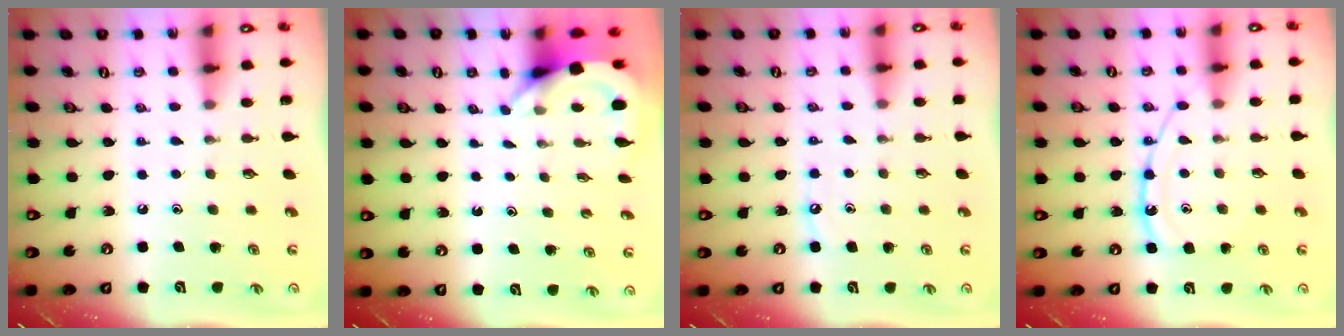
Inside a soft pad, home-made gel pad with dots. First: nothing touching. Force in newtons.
{"total": 3.6, "press": 3.6, "slide": 0.2}
{"total": 5.2, "press": 5.1, "slide": 0.6}
{"total": 12.8, "press": 12.7, "slide": 0.9}